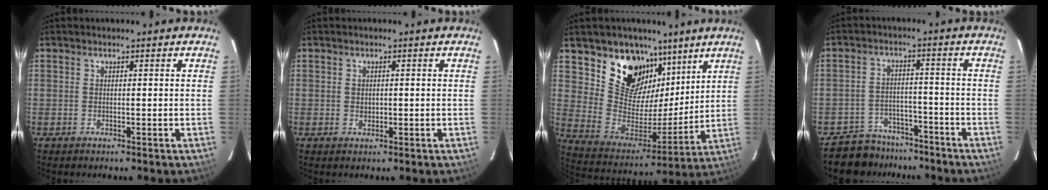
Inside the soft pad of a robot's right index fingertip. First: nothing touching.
{"total": 1.1, "force": [0.0, 1.0, 0.4], "torque": [-0.005, 0.000, 0.002]}
{"total": 17.4, "force": [10.9, 11.6, 7.0], "torque": [-0.151, -0.005, 0.208]}
{"total": 8.9, "force": [-7.6, 4.6, 1.1], "torque": [-0.043, 0.016, -0.109]}